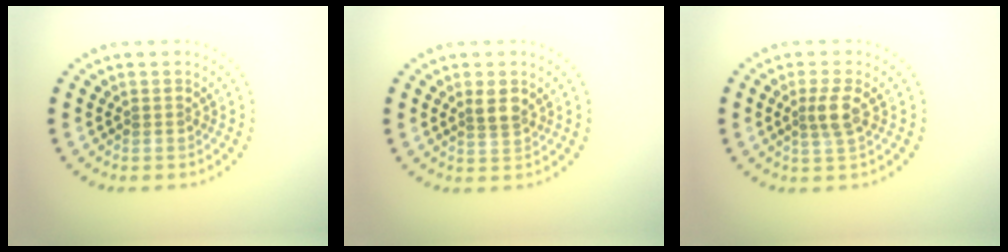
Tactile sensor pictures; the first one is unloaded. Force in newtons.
{"total": 1.9, "press": 1.7, "slide": 0.8}
{"total": 2.2, "press": 1.8, "slide": 1.1}